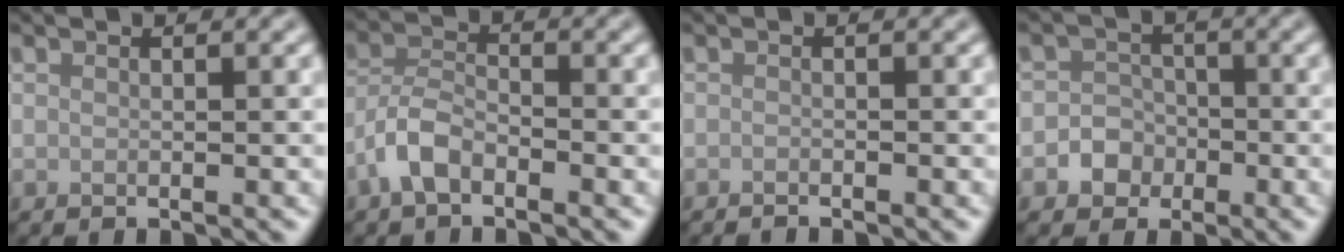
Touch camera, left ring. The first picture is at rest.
{"total": 3.2, "force": [-2.0, 1.5, 2.0], "torque": [-0.041, 0.009, -0.051]}
{"total": 0.6, "force": [-0.6, 0.1, 0.1], "torque": [0.000, -0.001, -0.011]}
{"total": 2.5, "force": [-0.9, 2.3, 0.6], "torque": [0.013, 0.005, -0.026]}